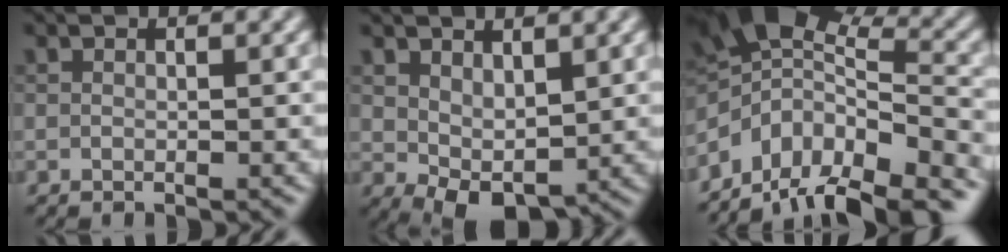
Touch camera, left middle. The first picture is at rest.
{"total": 3.7, "force": [1.1, 2.1, 2.8], "torque": [-0.057, -0.007, 0.023]}
{"total": 12.5, "force": [-8.4, 5.1, 7.7], "torque": [-0.151, 0.016, -0.136]}